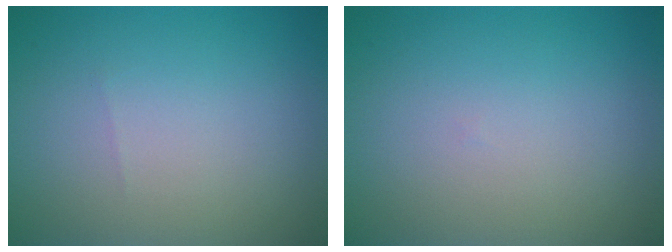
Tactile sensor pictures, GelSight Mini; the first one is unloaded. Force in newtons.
{"total": 0.0}